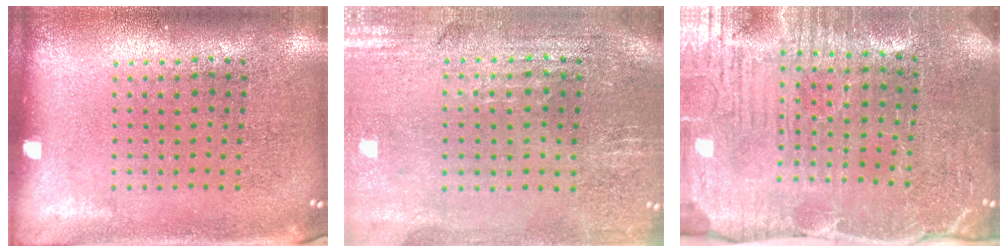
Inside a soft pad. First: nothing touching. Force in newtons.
{"total": 0.9, "press": 0.8, "slide": 0.4}
{"total": 3.9, "press": 3.9, "slide": 0.4}